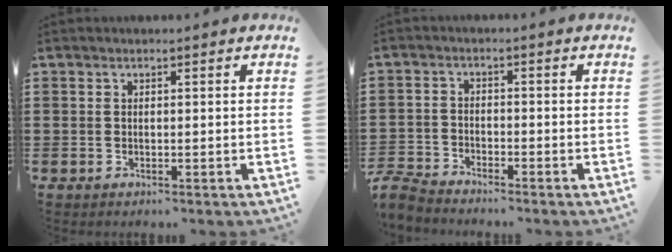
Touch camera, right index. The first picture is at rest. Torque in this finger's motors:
{"motor_torque": [-2.14, 0.00, -1.05, -0.21]}